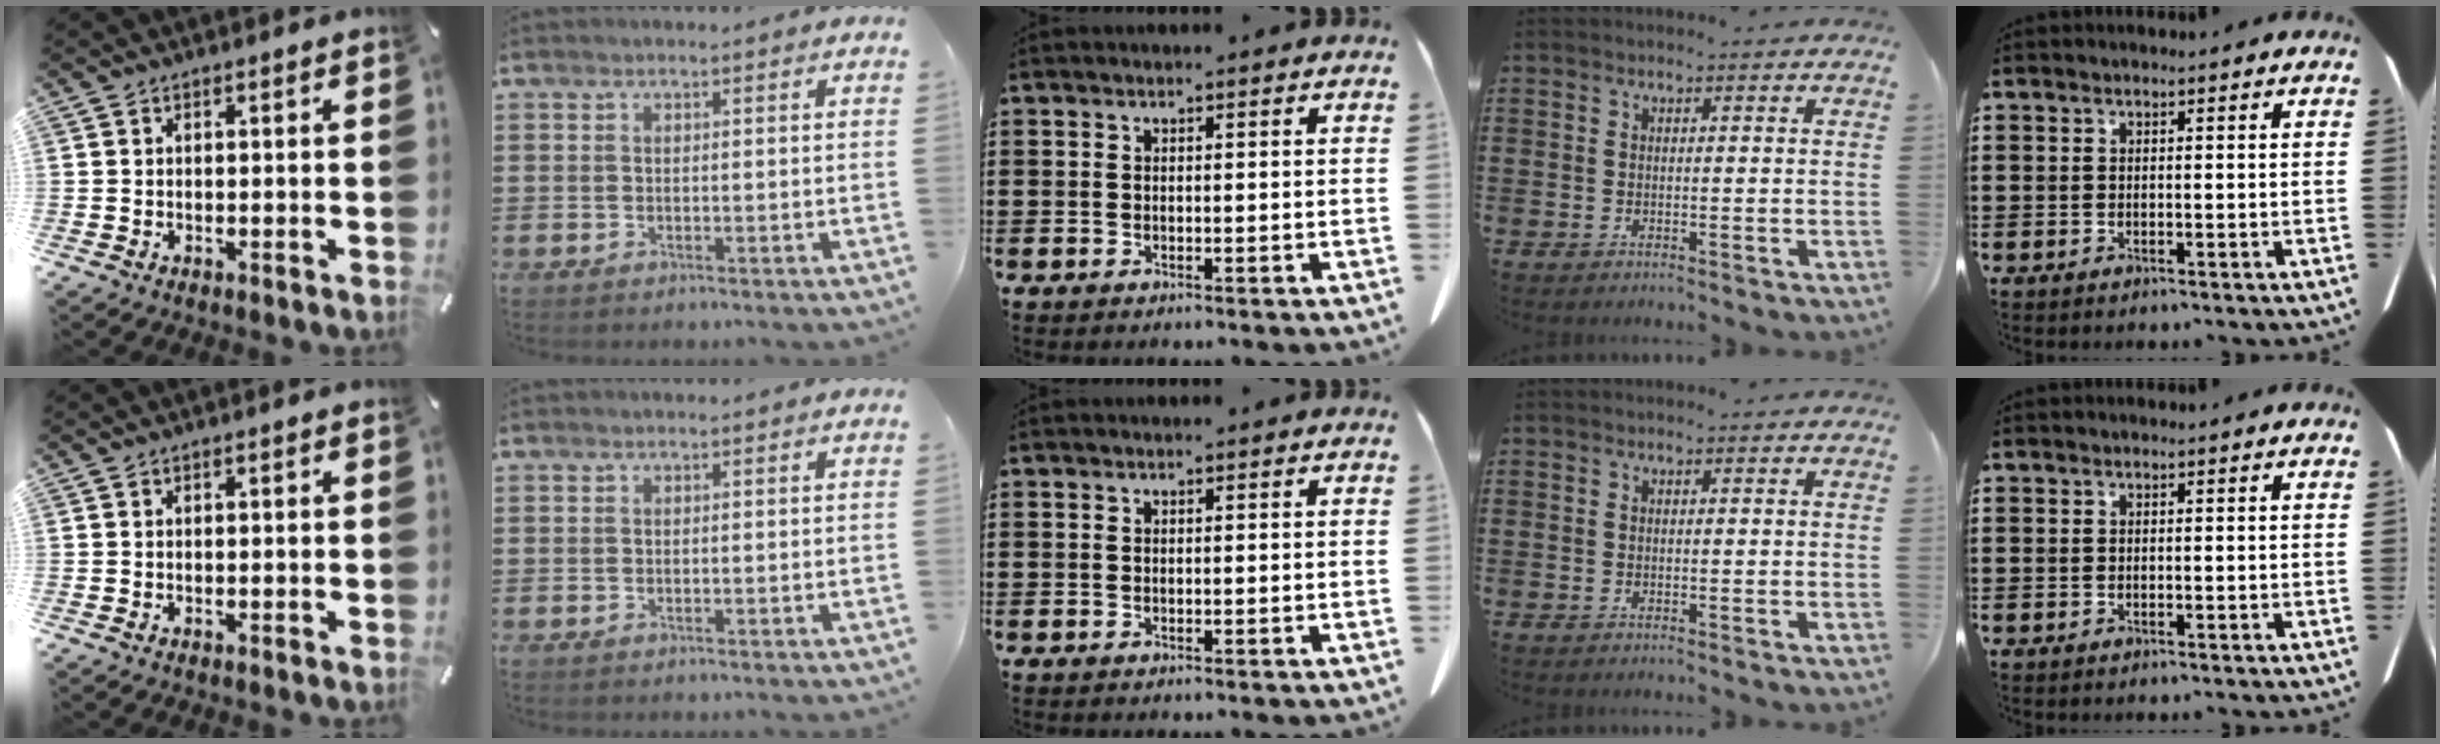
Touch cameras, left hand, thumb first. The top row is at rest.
{}